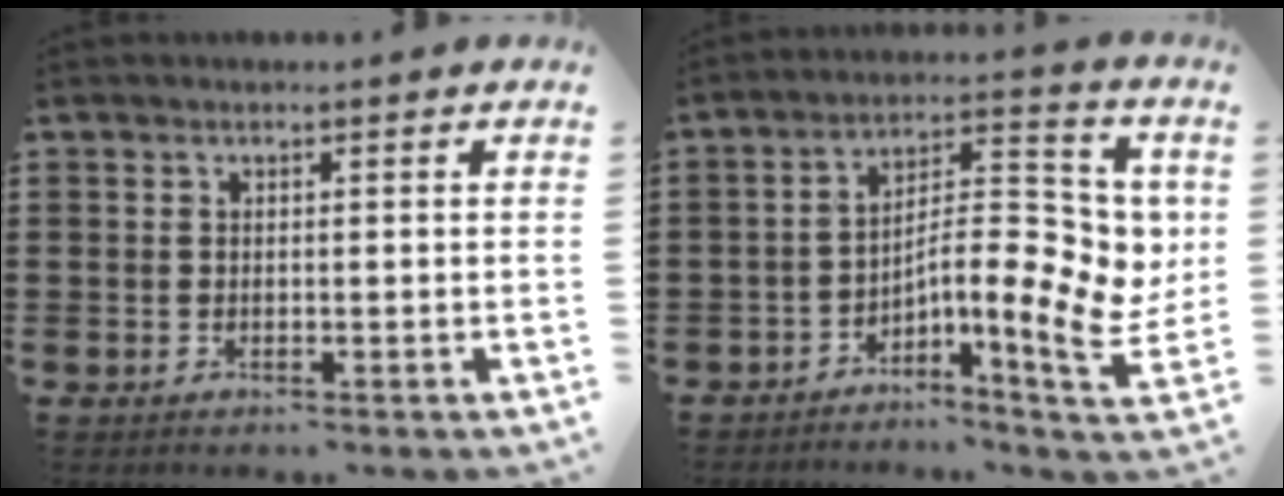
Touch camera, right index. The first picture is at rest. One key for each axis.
{"total": 11.0, "fx": -0.6, "fy": 3.6, "fz": 10.4, "tx": -0.150, "ty": -0.030, "tz": -0.018}